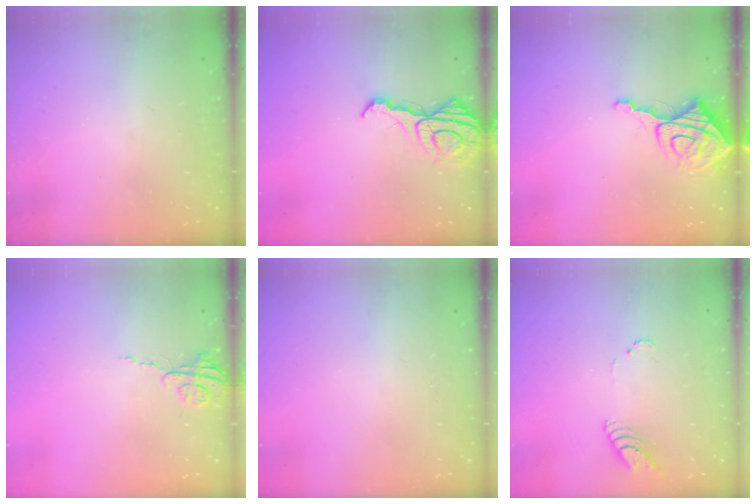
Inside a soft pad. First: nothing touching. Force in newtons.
{"total": 11.6, "press": 11.5, "slide": 1.1}
{"total": 8.4, "press": 8.3, "slide": 1.0}
{"total": 3.8, "press": 3.8, "slide": 0.4}
{"total": 1.9, "press": 1.9, "slide": 0.2}
{"total": 5.5, "press": 5.5, "slide": 0.6}